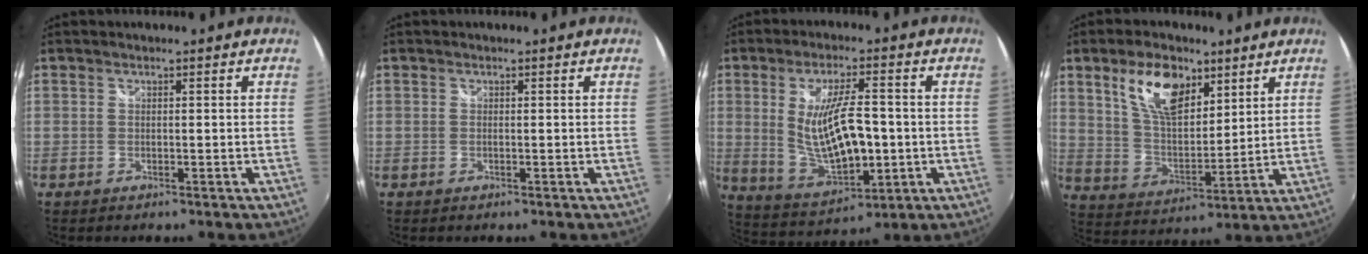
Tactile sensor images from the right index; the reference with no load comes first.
{"total": 0.0}
{"total": 14.0, "force": [-0.7, 5.1, 13.1], "torque": [-0.242, -0.017, 0.011]}
{"total": 13.2, "force": [7.3, 6.6, 8.8], "torque": [-0.156, 0.009, 0.140]}